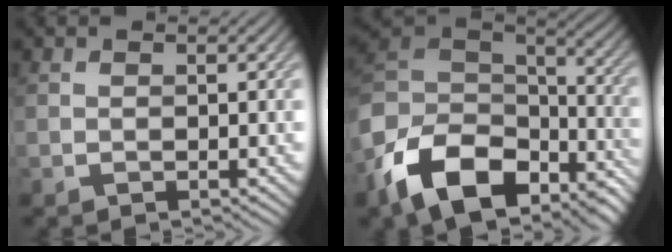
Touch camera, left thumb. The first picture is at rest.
{"total": 15.8, "force": [-7.5, 9.2, 10.4], "torque": [-0.259, -0.025, -0.124]}